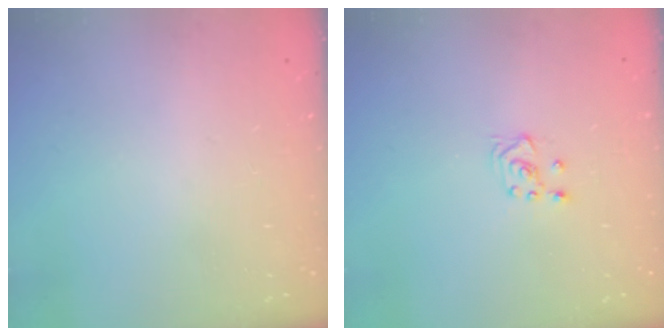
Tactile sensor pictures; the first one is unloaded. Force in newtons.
{"total": 3.4, "press": 3.3, "slide": 0.8}